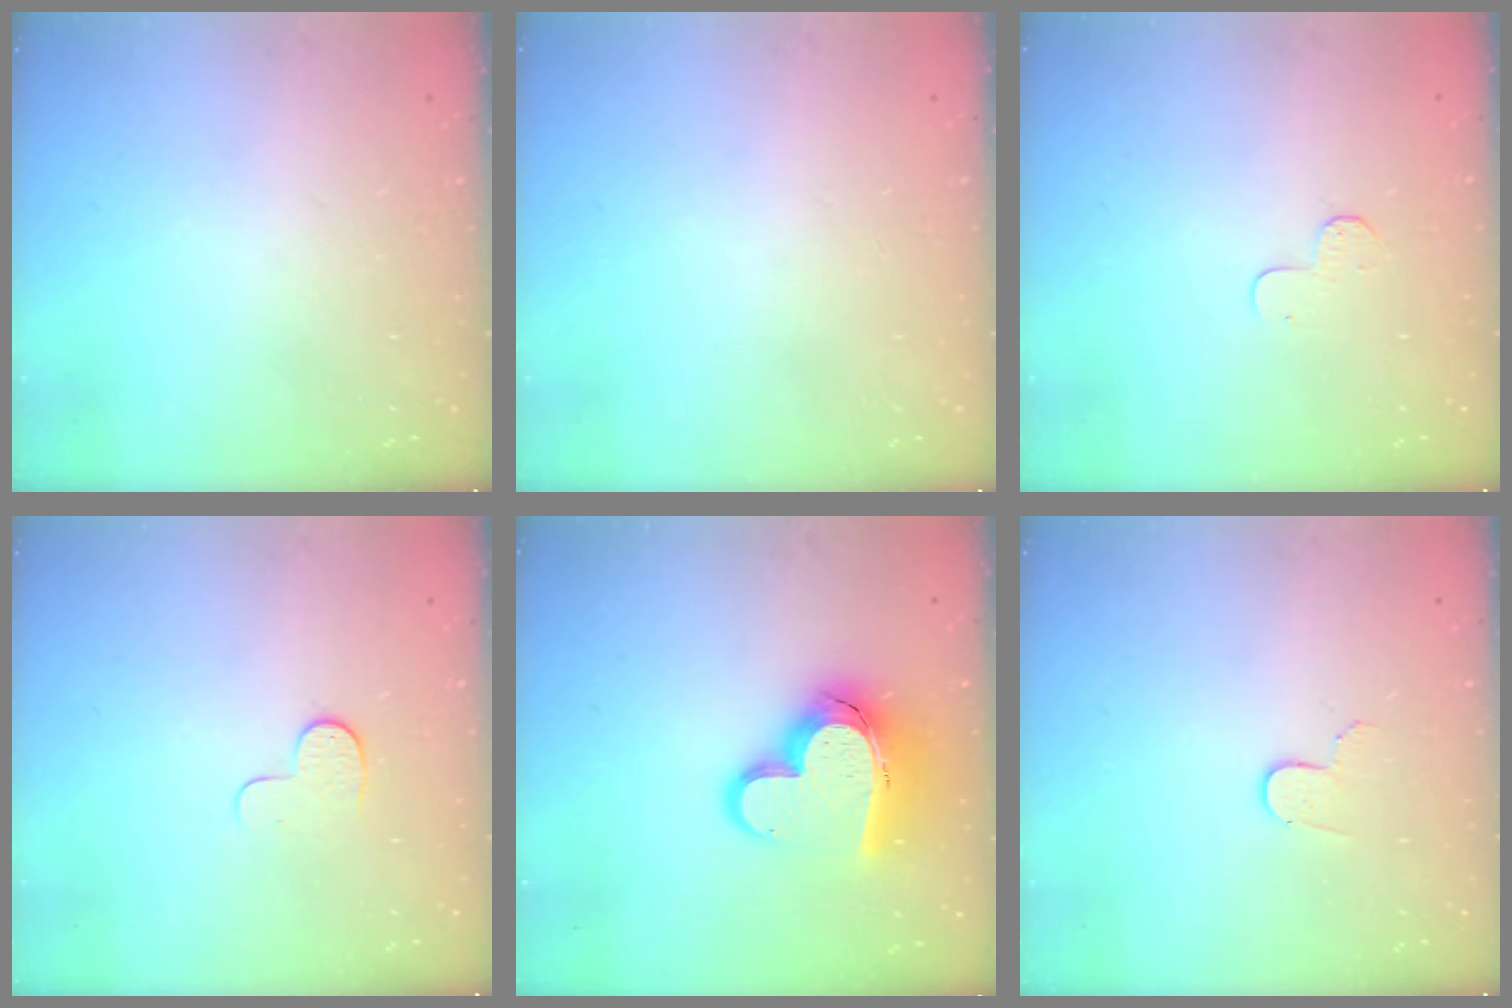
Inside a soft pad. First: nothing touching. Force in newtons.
{"total": 0.6, "press": 0.6, "slide": 0.2}
{"total": 4.7, "press": 4.6, "slide": 0.5}
{"total": 5.2, "press": 5.2, "slide": 0.5}
{"total": 21.3, "press": 21.2, "slide": 1.9}
{"total": 3.4, "press": 3.4, "slide": 0.3}